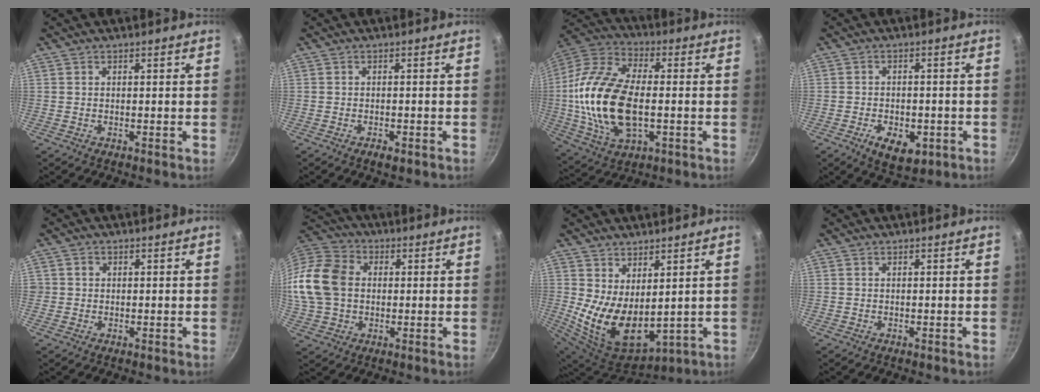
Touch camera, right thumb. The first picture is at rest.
{"total": 2.0, "force": [-1.2, 0.9, 1.4], "torque": [-0.026, 0.007, -0.018]}
{"total": 22.2, "force": [-1.5, 12.3, 18.4], "torque": [-0.372, 0.021, -0.033]}
{"total": 8.3, "force": [-3.5, 4.8, 5.9], "torque": [-0.076, 0.010, -0.043]}
{"total": 1.6, "force": [0.0, 1.5, 0.3], "torque": [0.003, 0.005, -0.002]}
{"total": 16.8, "force": [1.1, 13.0, 10.6], "torque": [-0.206, 0.024, 0.010]}
{"total": 13.0, "force": [2.3, 7.4, 10.4], "torque": [-0.171, -0.046, 0.067]}
{"total": 0.0}